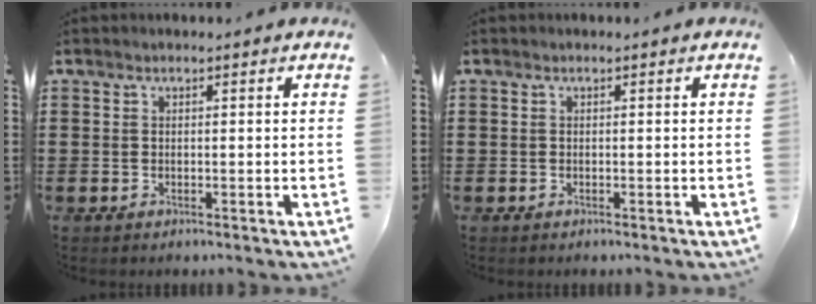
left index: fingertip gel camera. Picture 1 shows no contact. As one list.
[{"total": 0.0}]